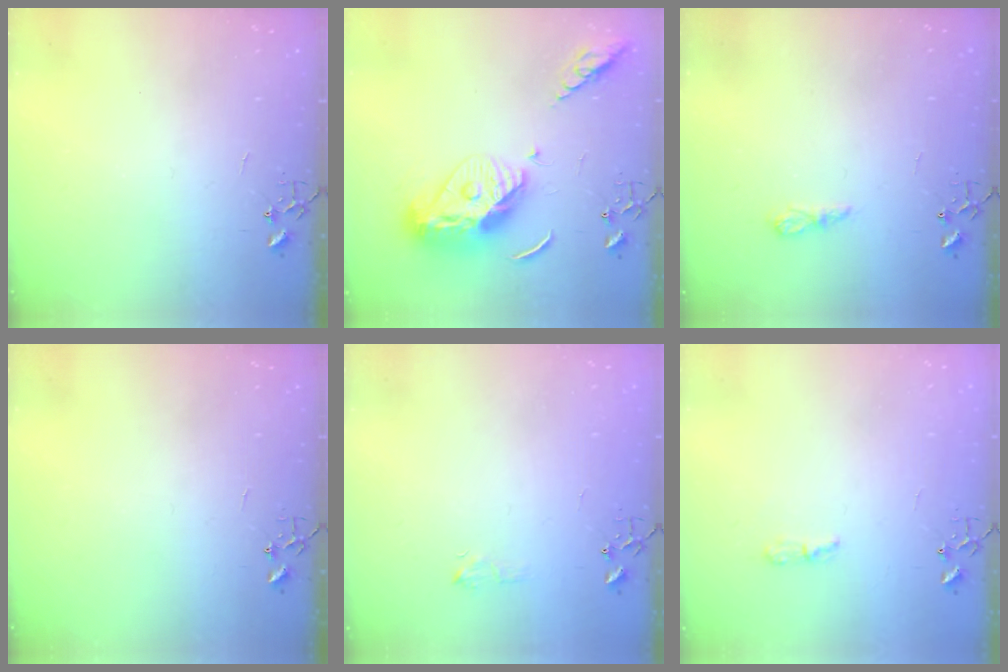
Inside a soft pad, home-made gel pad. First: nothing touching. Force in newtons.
{"total": 15.9, "press": 15.8, "slide": 1.5}
{"total": 5.5, "press": 5.5, "slide": 0.6}
{"total": 0.0}
{"total": 5.5, "press": 5.4, "slide": 0.8}
{"total": 4.7, "press": 4.7, "slide": 0.7}